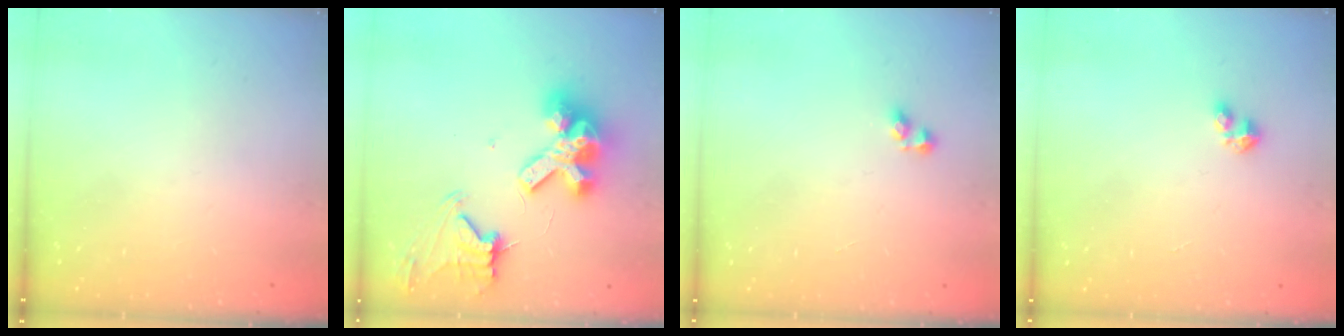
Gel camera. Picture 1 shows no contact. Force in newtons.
{"total": 15.0, "press": 14.9, "slide": 1.8}
{"total": 3.7, "press": 3.6, "slide": 0.7}
{"total": 2.9, "press": 2.9, "slide": 0.5}